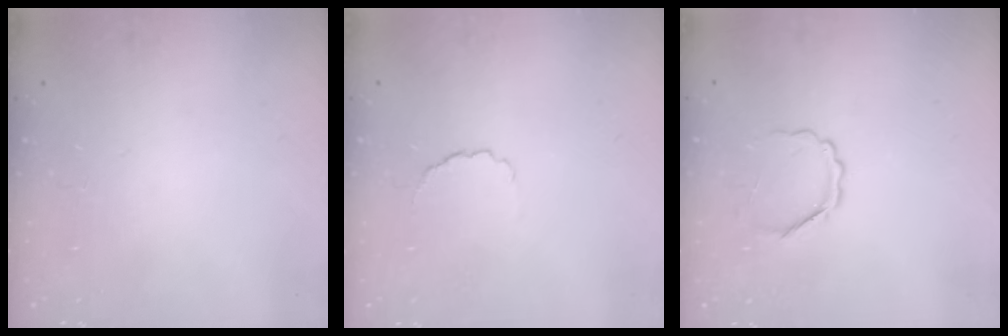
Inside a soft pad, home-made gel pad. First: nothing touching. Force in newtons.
{"total": 2.9, "press": 2.7, "slide": 1.0}
{"total": 3.6, "press": 3.5, "slide": 0.6}